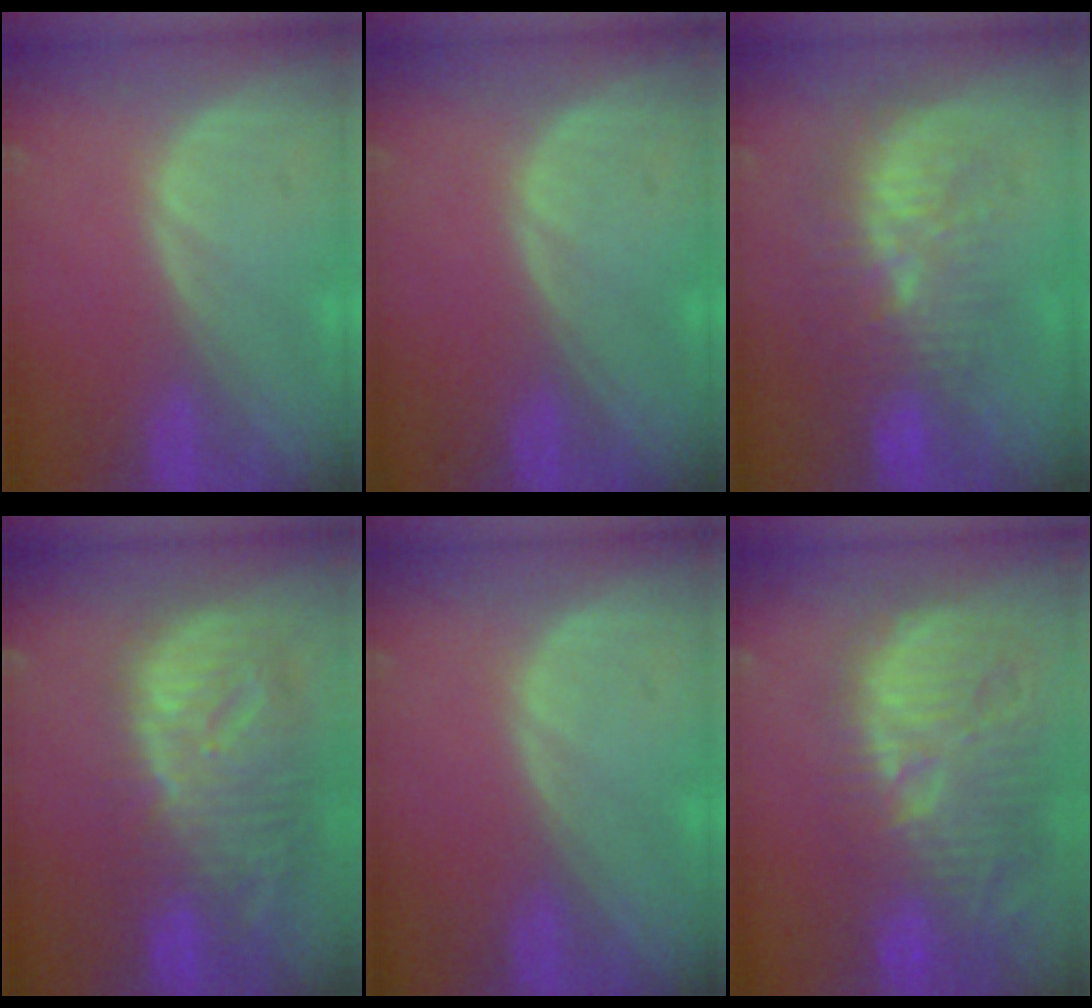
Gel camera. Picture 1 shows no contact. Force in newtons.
{"total": 0.0}
{"total": 9.7, "press": 9.1, "slide": 3.6}
{"total": 12.5, "press": 10.8, "slide": 6.3}
{"total": 0.0}
{"total": 13.9, "press": 12.7, "slide": 5.5}